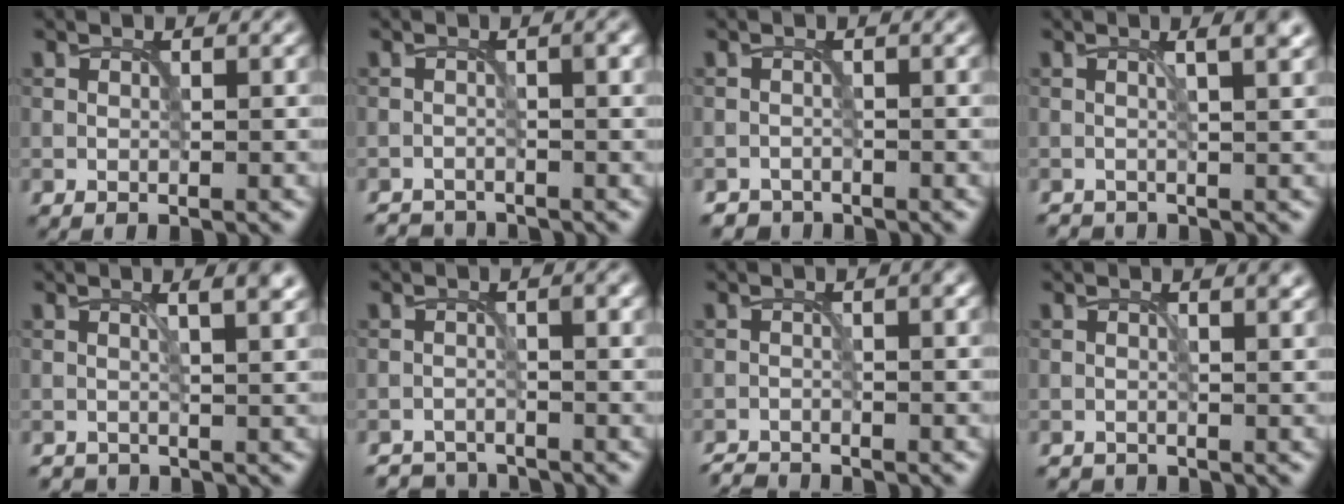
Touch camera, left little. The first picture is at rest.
{"total": 2.6, "force": [-2.4, 0.5, 0.9], "torque": [-0.012, -0.002, -0.044]}
{"total": 1.5, "force": [-1.4, 0.5, -0.4], "torque": [0.012, 0.001, -0.025]}
{"total": 2.5, "force": [0.3, 0.9, 2.3], "torque": [-0.022, 0.005, 0.002]}
{"total": 2.1, "force": [0.4, 0.8, 1.9], "torque": [-0.018, 0.002, 0.006]}
{"total": 2.6, "force": [-2.6, 0.5, 0.5], "torque": [-0.004, -0.001, -0.049]}
{"total": 2.1, "force": [-2.0, 0.3, 0.6], "torque": [-0.009, -0.002, -0.042]}
{"total": 0.8, "force": [-0.3, 0.5, 0.5], "torque": [-0.004, -0.005, -0.004]}